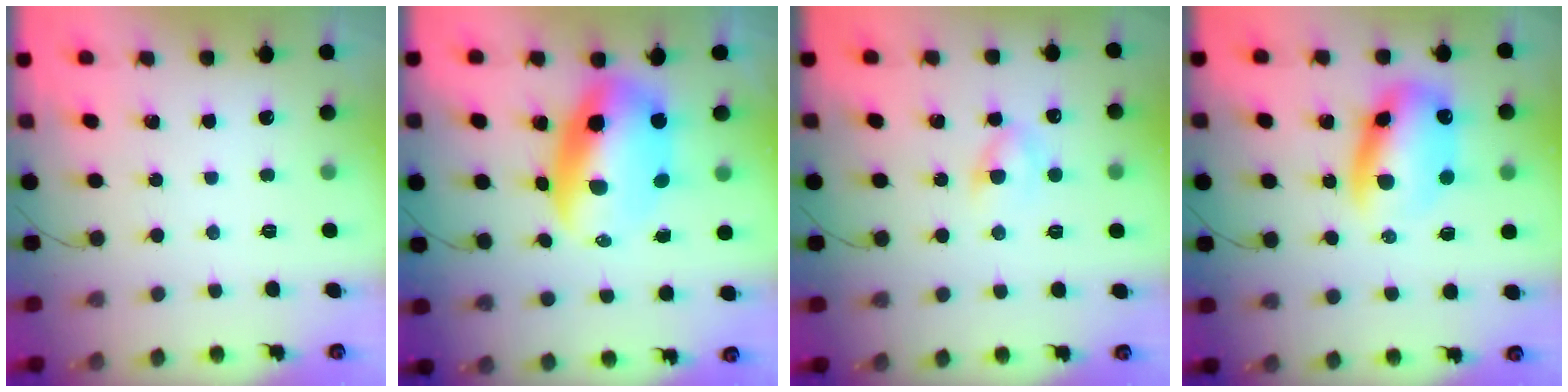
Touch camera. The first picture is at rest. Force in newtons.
{"total": 12.5, "press": 12.0, "slide": 3.4}
{"total": 4.3, "press": 4.0, "slide": 1.5}
{"total": 12.3, "press": 11.9, "slide": 3.3}